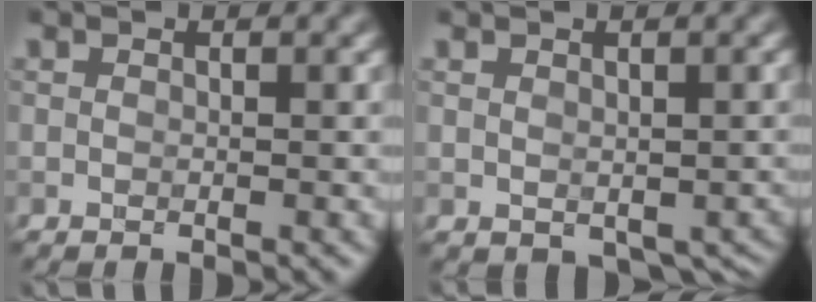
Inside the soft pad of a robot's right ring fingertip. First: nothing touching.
{"total": 3.2, "force": [-0.6, 2.5, 1.9], "torque": [-0.014, -0.016, 0.004]}